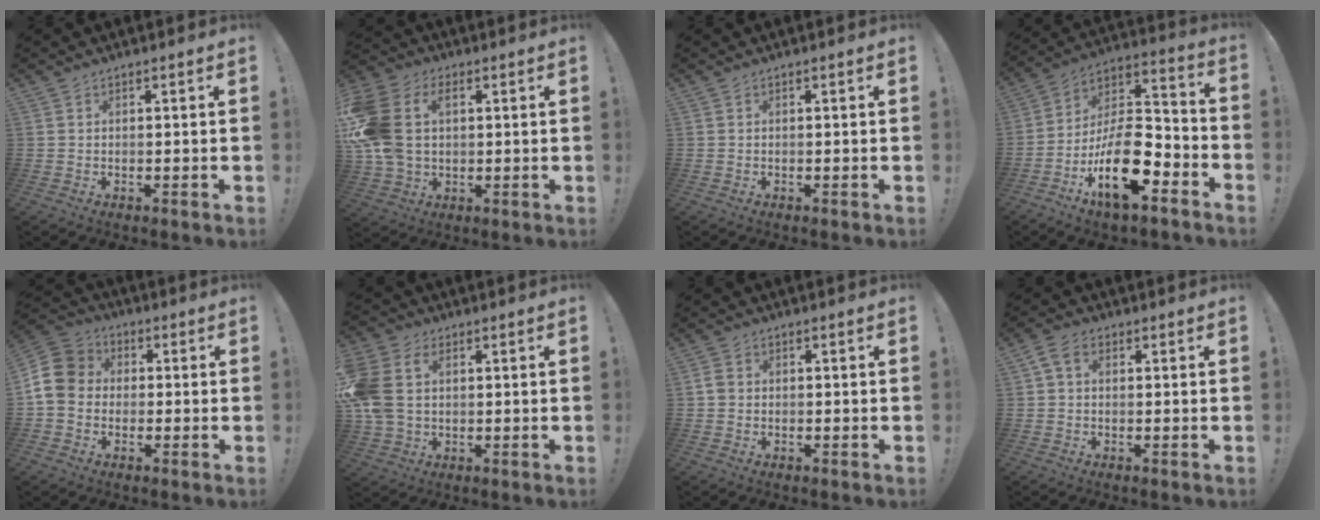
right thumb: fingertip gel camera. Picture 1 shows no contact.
{"total": 16.3, "force": [3.4, 11.8, 10.7], "torque": [-0.239, -0.007, 0.064]}
{"total": 0.0}
{"total": 21.2, "force": [-9.2, 10.5, 15.9], "torque": [-0.269, 0.051, -0.145]}
{"total": 11.1, "force": [-0.6, 9.6, 5.5], "torque": [-0.092, 0.024, -0.006]}
{"total": 12.3, "force": [2.2, 9.0, 8.1], "torque": [-0.192, -0.003, 0.044]}
{"total": 2.6, "force": [-0.1, 2.2, 1.4], "torque": [-0.015, 0.005, -0.003]}
{"total": 4.4, "force": [1.3, 3.1, 2.8], "torque": [-0.055, 0.007, 0.028]}